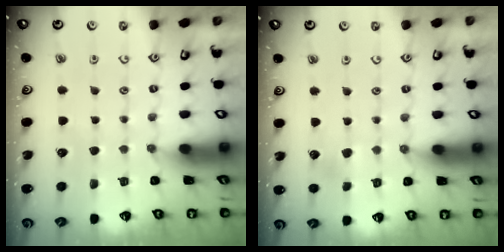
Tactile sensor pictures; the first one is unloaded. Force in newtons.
{"total": 1.8, "press": 1.7, "slide": 0.4}